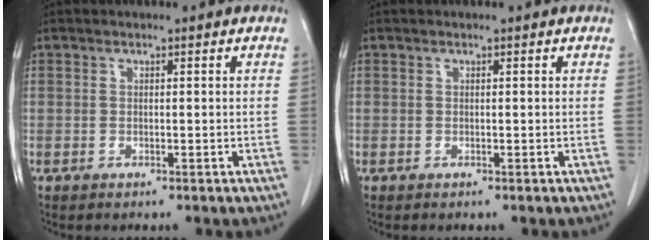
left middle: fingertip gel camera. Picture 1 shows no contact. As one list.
[{"total": 0.0}]